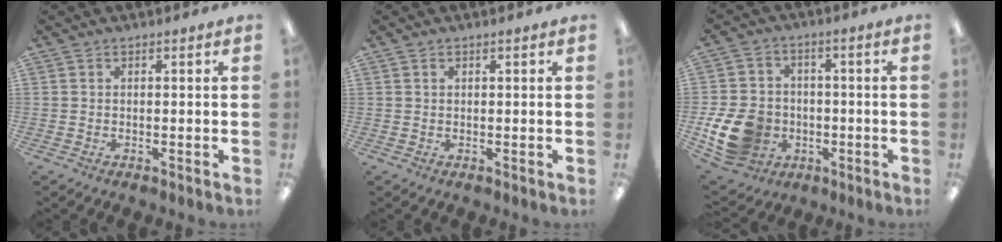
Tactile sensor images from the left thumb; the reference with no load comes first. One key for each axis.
{"total": 0.5, "fx": 0.3, "fy": 0.3, "fz": 0.3, "tx": -0.007, "ty": 0.004, "tz": 0.004}
{"total": 13.4, "fx": -3.9, "fy": 11.0, "fz": 6.7, "tx": -0.153, "ty": 0.022, "tz": -0.063}